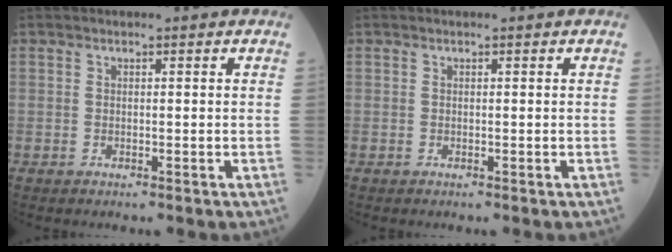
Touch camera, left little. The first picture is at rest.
{"total": 0.0}